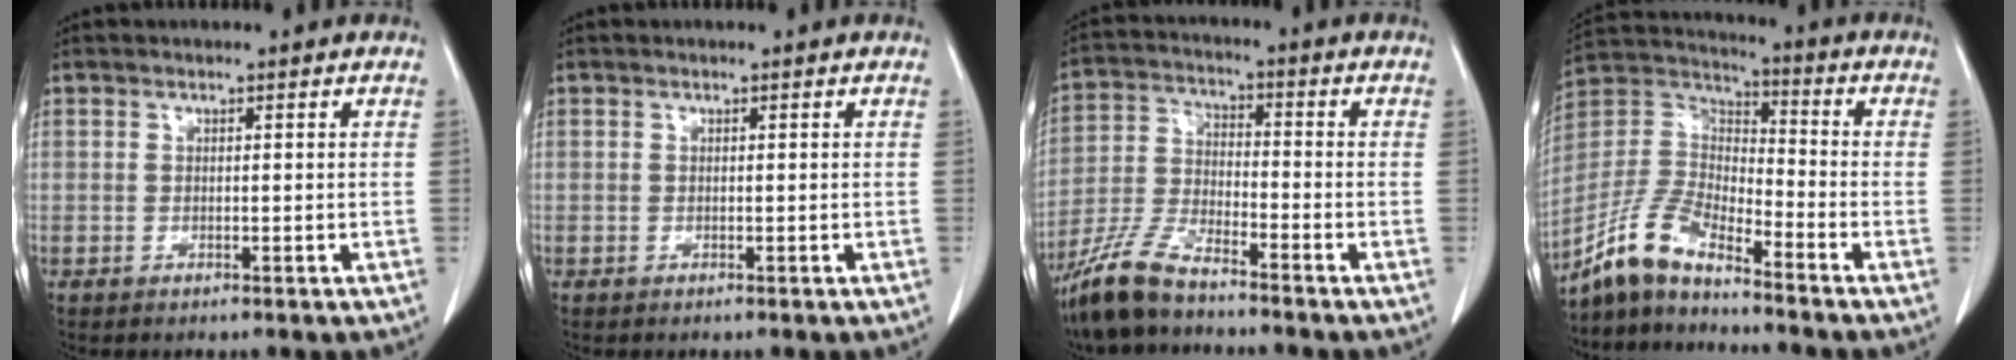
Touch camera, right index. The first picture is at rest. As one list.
[{"total": 0.0}, {"total": 9.4, "force": [-7.7, 1.8, 5.1], "torque": [-0.116, -0.018, -0.156]}, {"total": 10.3, "force": [-8.7, 2.0, 5.1], "torque": [-0.125, 0.014, -0.175]}]